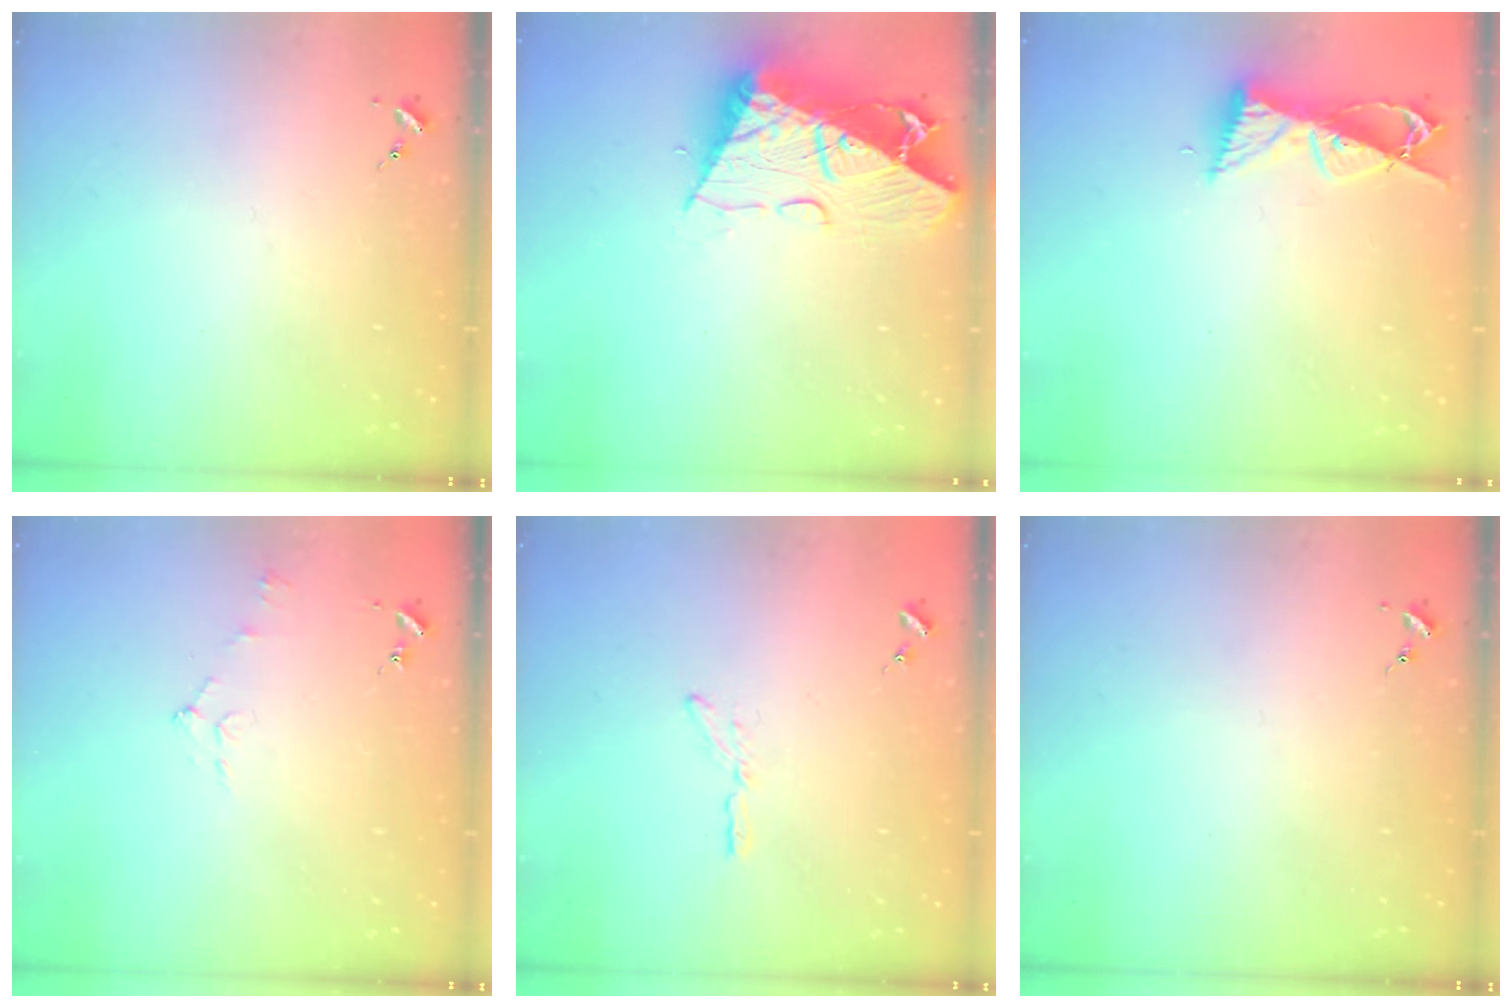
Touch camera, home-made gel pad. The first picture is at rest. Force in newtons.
{"total": 17.8, "press": 17.7, "slide": 1.8}
{"total": 9.7, "press": 9.7, "slide": 1.2}
{"total": 5.3, "press": 5.3, "slide": 0.6}
{"total": 3.3, "press": 3.3, "slide": 0.3}
{"total": 0.0}